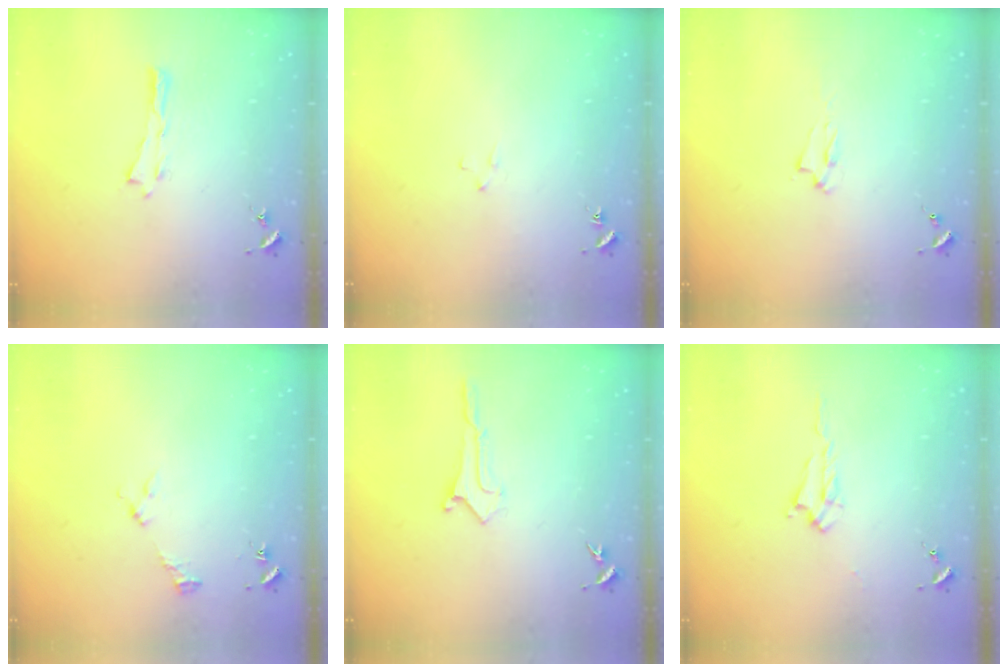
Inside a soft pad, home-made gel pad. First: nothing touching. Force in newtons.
{"total": 1.9, "press": 1.9, "slide": 0.1}
{"total": 1.4, "press": 1.3, "slide": 0.3}
{"total": 2.2, "press": 2.2, "slide": 0.3}
{"total": 0.0}
{"total": 1.7, "press": 1.7, "slide": 0.3}